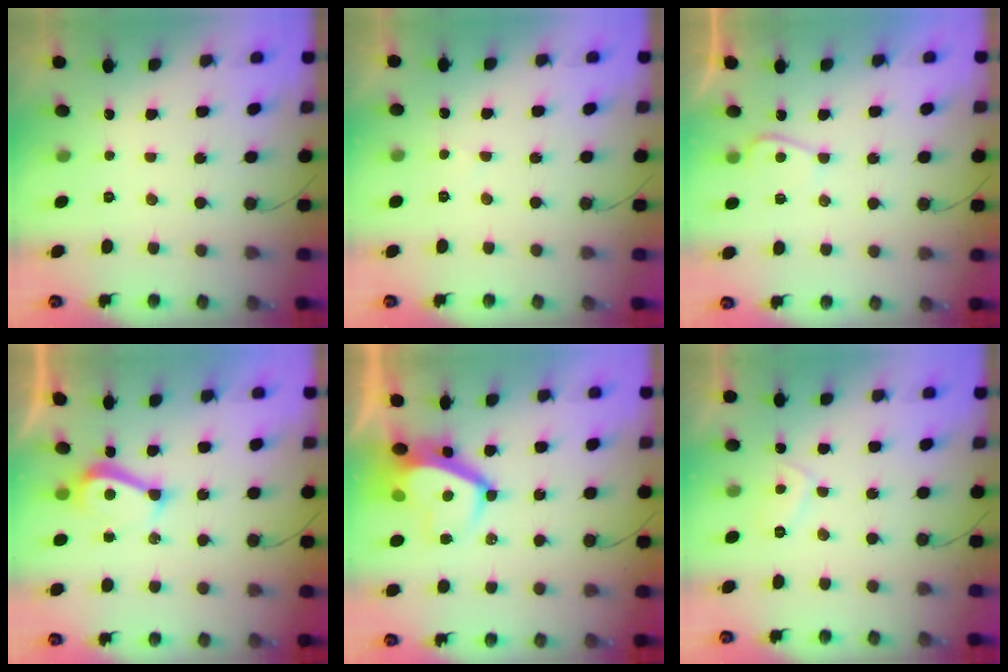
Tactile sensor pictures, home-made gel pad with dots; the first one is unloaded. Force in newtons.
{"total": 1.7, "press": 1.6, "slide": 0.4}
{"total": 3.4, "press": 3.3, "slide": 0.6}
{"total": 7.2, "press": 7.2, "slide": 0.2}
{"total": 7.6, "press": 7.5, "slide": 0.9}
{"total": 3.4, "press": 3.3, "slide": 0.8}